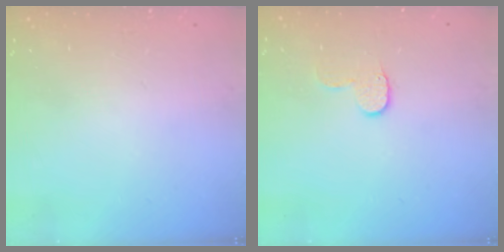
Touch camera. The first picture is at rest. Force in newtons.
{"total": 5.7, "press": 5.7, "slide": 0.5}